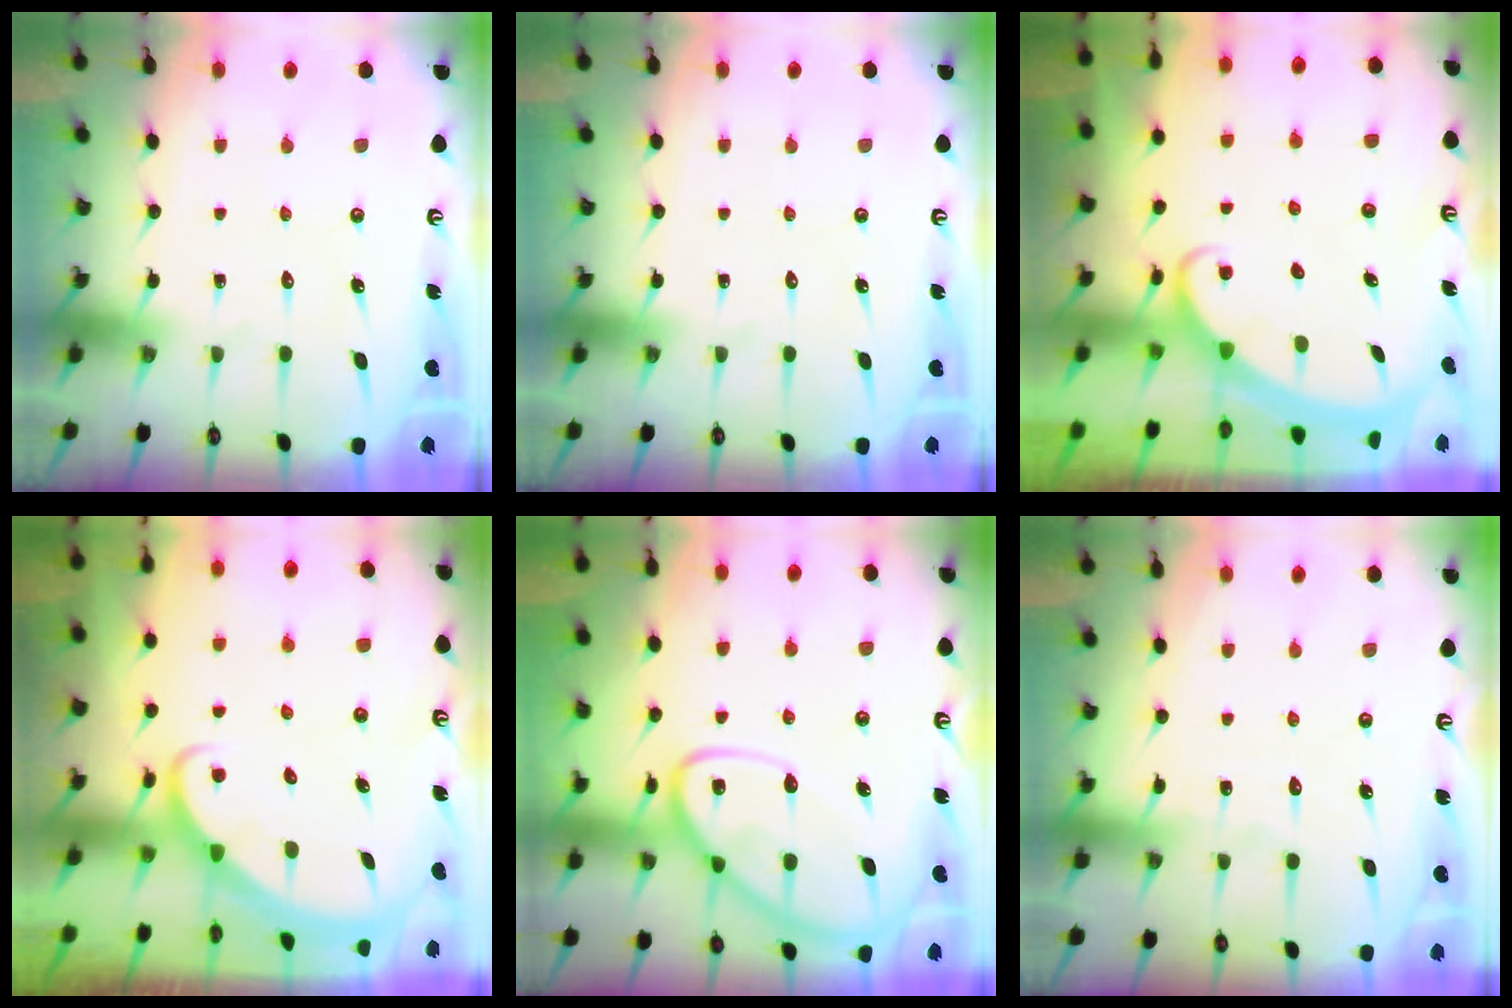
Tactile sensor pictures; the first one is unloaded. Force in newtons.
{"total": 0.0}
{"total": 2.3, "press": 2.3, "slide": 0.4}
{"total": 2.5, "press": 2.5, "slide": 0.2}
{"total": 14.2, "press": 14.1, "slide": 1.0}
{"total": 4.3, "press": 4.3, "slide": 0.5}